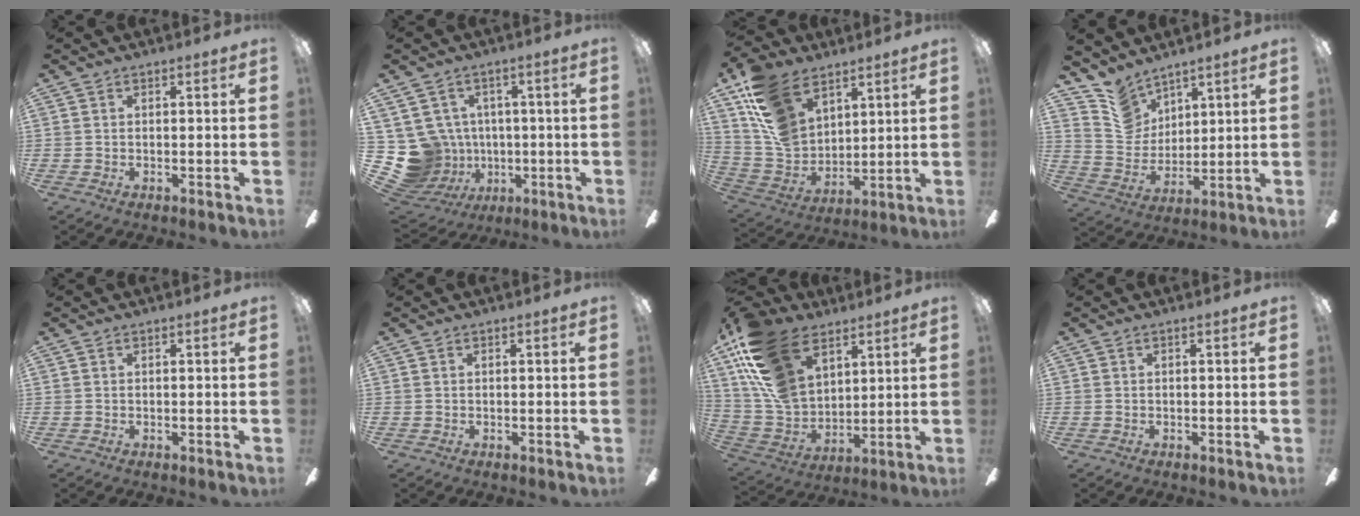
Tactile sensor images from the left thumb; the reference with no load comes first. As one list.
[{"total": 12.0, "force": [-0.2, 11.6, 3.1], "torque": [-0.120, -0.014, 0.014]}, {"total": 16.1, "force": [9.9, 10.2, 7.5], "torque": [-0.166, -0.042, 0.196]}, {"total": 10.4, "force": [8.4, 5.9, 1.1], "torque": [-0.053, -0.052, 0.172]}, {"total": 0.0}, {"total": 0.0}, {"total": 21.5, "force": [11.4, 13.5, 12.4], "torque": [-0.277, -0.043, 0.214]}, {"total": 0.0}]